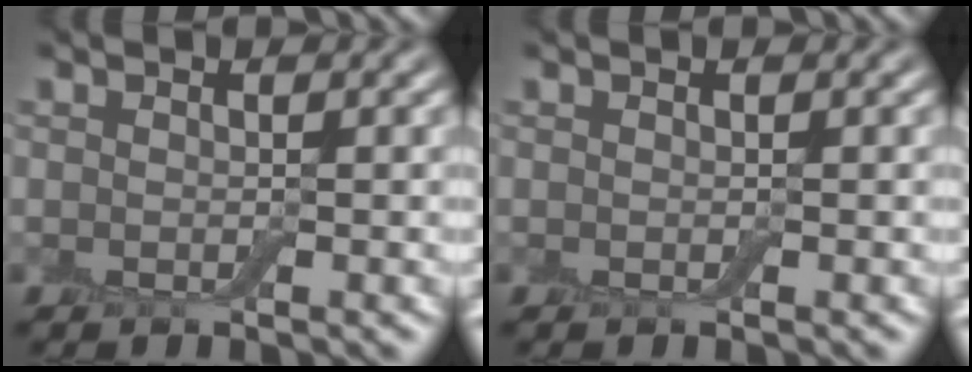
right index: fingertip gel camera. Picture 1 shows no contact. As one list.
[{"total": 0.0}]